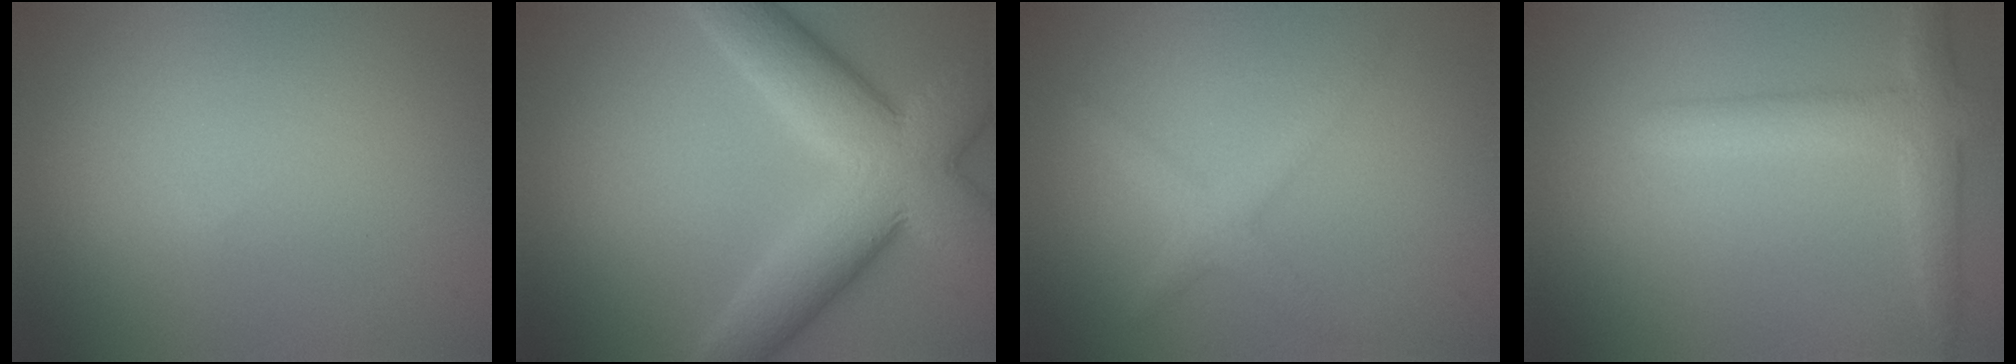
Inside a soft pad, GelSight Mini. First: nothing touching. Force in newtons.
{"total": 8.9, "press": 8.8, "slide": 0.8}
{"total": 2.3, "press": 2.3, "slide": 0.2}
{"total": 3.6, "press": 3.6, "slide": 0.3}